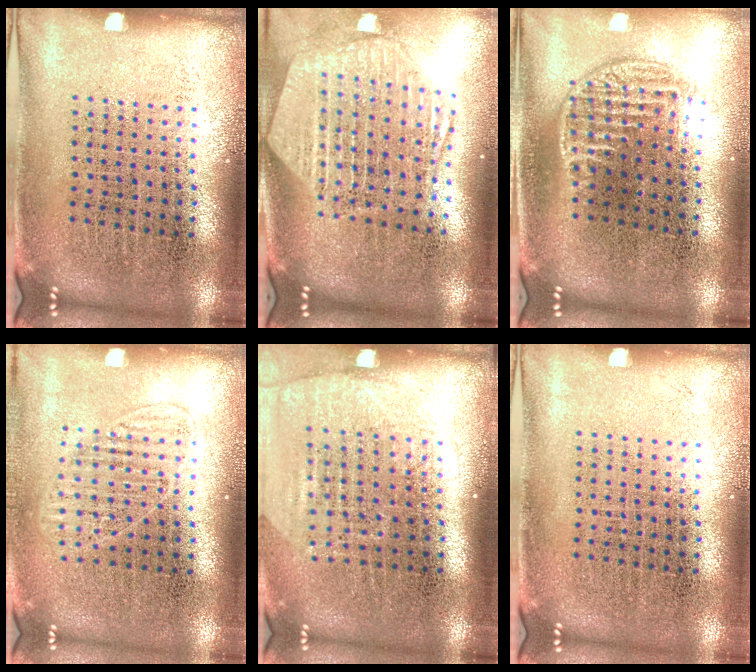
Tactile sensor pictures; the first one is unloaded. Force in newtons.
{"total": 2.7, "press": 2.2, "slide": 1.5}
{"total": 1.2, "press": 1.0, "slide": 0.6}
{"total": 1.2, "press": 1.1, "slide": 0.5}
{"total": 1.7, "press": 1.5, "slide": 0.8}
{"total": 0.0}